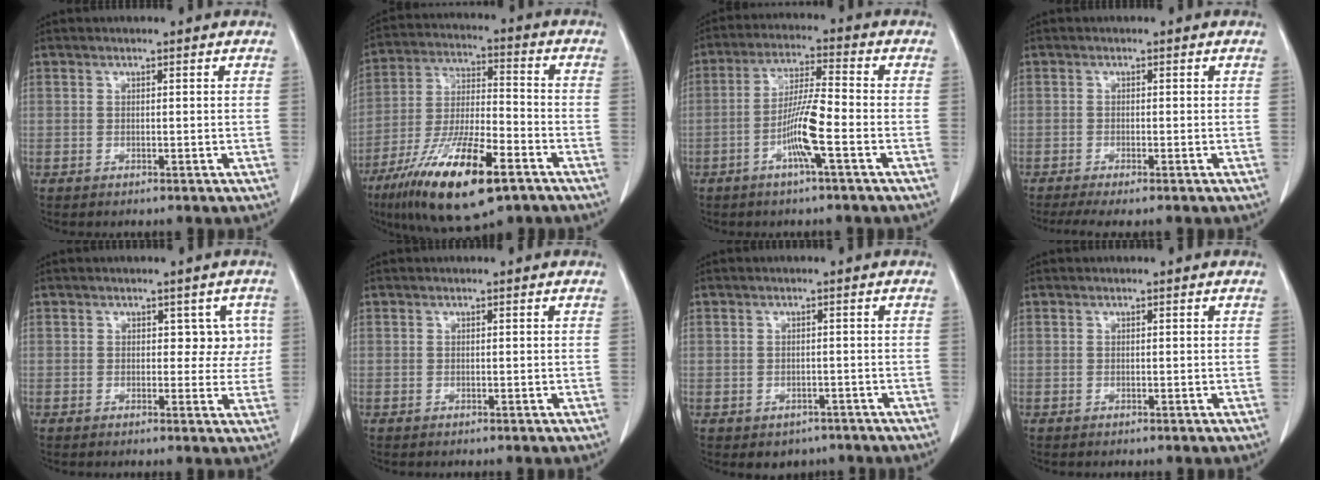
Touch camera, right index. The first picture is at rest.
{"total": 18.1, "force": [-10.3, 4.0, 14.3], "torque": [-0.277, -0.031, -0.180]}
{"total": 8.0, "force": [-3.0, -0.1, 7.4], "torque": [-0.147, 0.000, -0.059]}
{"total": 4.0, "force": [-3.1, 0.3, 2.5], "torque": [-0.038, -0.009, -0.051]}
{"total": 3.5, "force": [0.8, 2.4, 2.4], "torque": [-0.008, 0.011, 0.008]}
{"total": 0.0}
{"total": 3.3, "force": [-2.1, 2.4, 0.6], "torque": [0.001, 0.008, -0.023]}
{"total": 0.0}